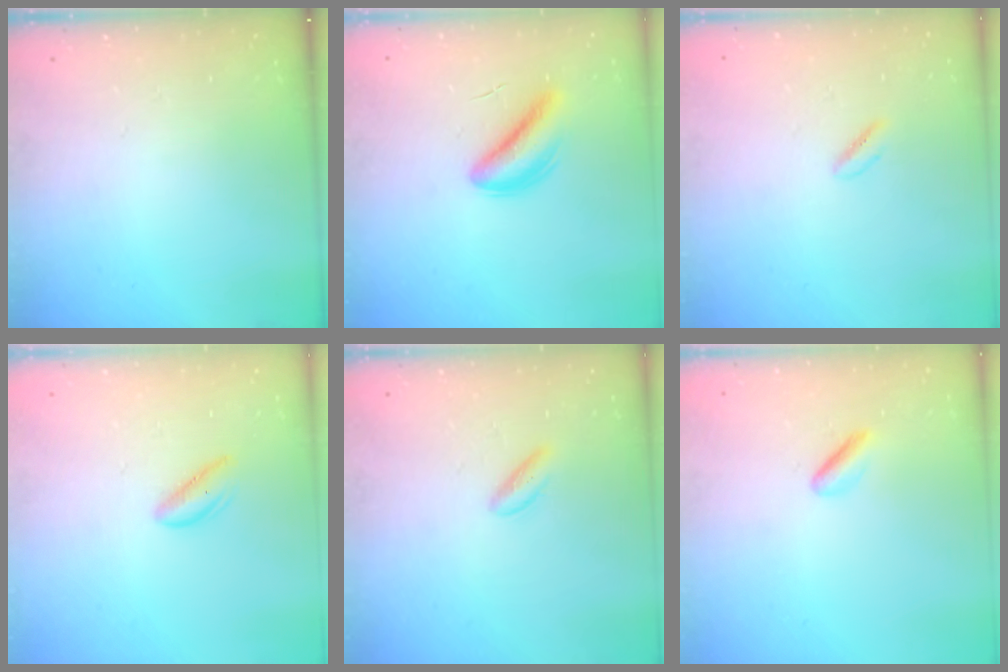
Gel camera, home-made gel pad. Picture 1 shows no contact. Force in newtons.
{"total": 5.4, "press": 5.1, "slide": 1.7}
{"total": 1.6, "press": 1.2, "slide": 1.0}
{"total": 1.8, "press": 1.7, "slide": 0.6}
{"total": 2.2, "press": 2.0, "slide": 0.8}
{"total": 1.8, "press": 1.6, "slide": 0.8}